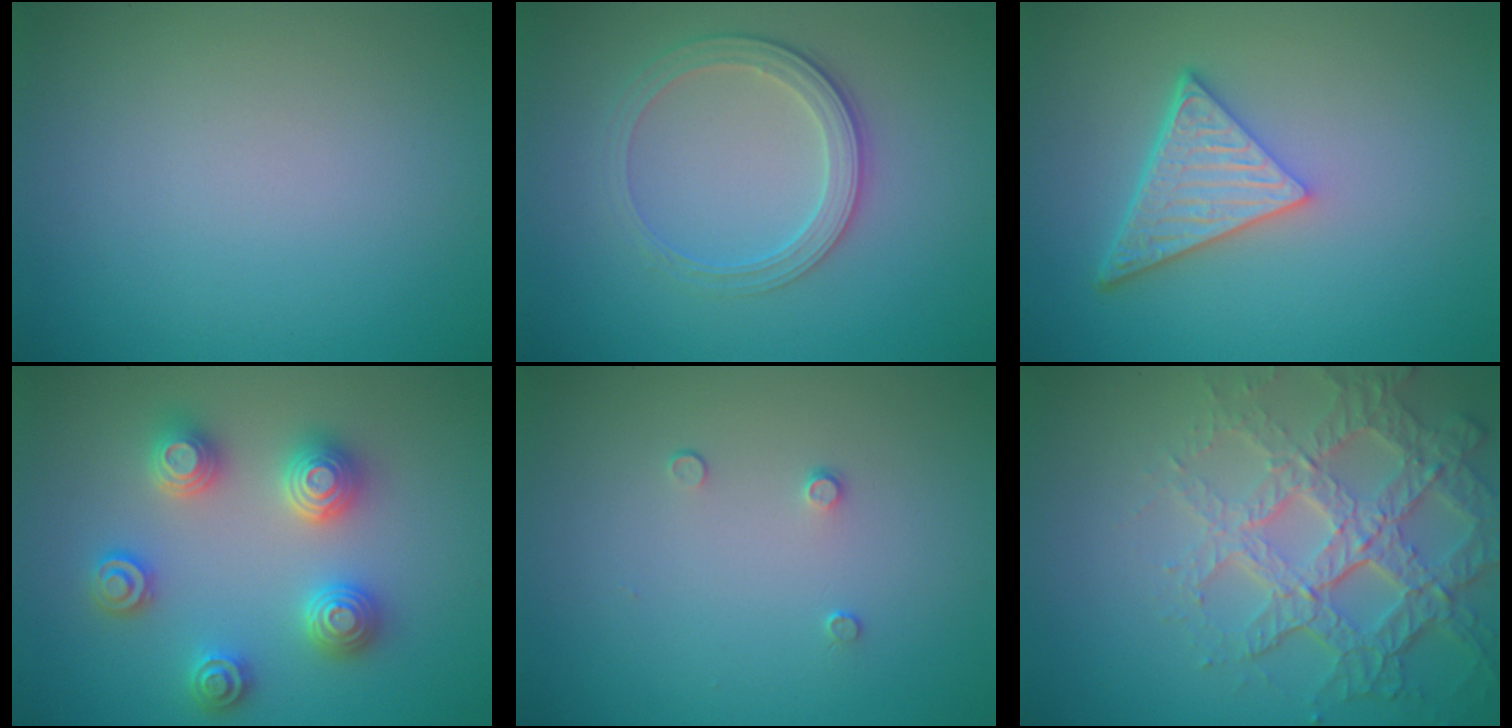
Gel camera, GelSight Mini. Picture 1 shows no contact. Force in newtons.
{"total": 3.0, "press": 2.6, "slide": 1.4}
{"total": 5.1, "press": 3.7, "slide": 3.5}
{"total": 4.7, "press": 4.7, "slide": 0.6}
{"total": 0.8, "press": 0.4, "slide": 0.6}
{"total": 7.4, "press": 5.2, "slide": 5.2}